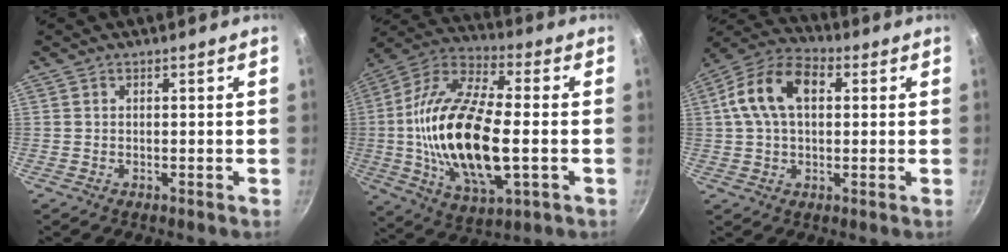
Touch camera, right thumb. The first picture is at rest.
{"total": 24.3, "force": [-2.0, 10.6, 21.8], "torque": [-0.423, 0.015, -0.047]}
{"total": 13.2, "force": [2.7, 8.3, 9.9], "torque": [-0.166, 0.026, 0.029]}